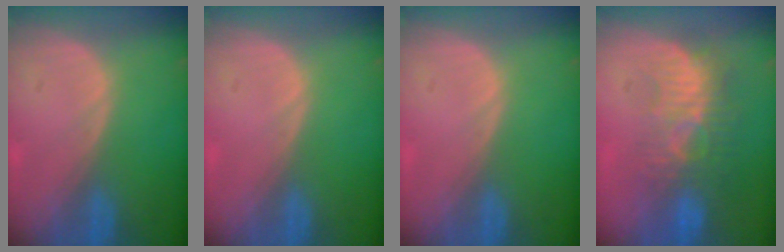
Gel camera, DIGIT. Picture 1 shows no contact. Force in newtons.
{"total": 0.0}
{"total": 0.0}
{"total": 9.1, "press": 8.4, "slide": 3.7}